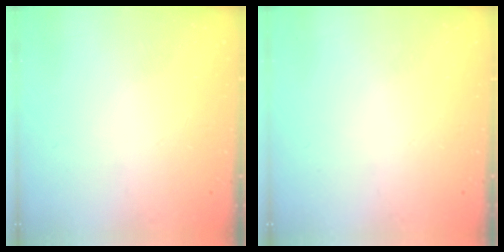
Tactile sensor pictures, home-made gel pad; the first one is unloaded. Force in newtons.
{"total": 0.0}